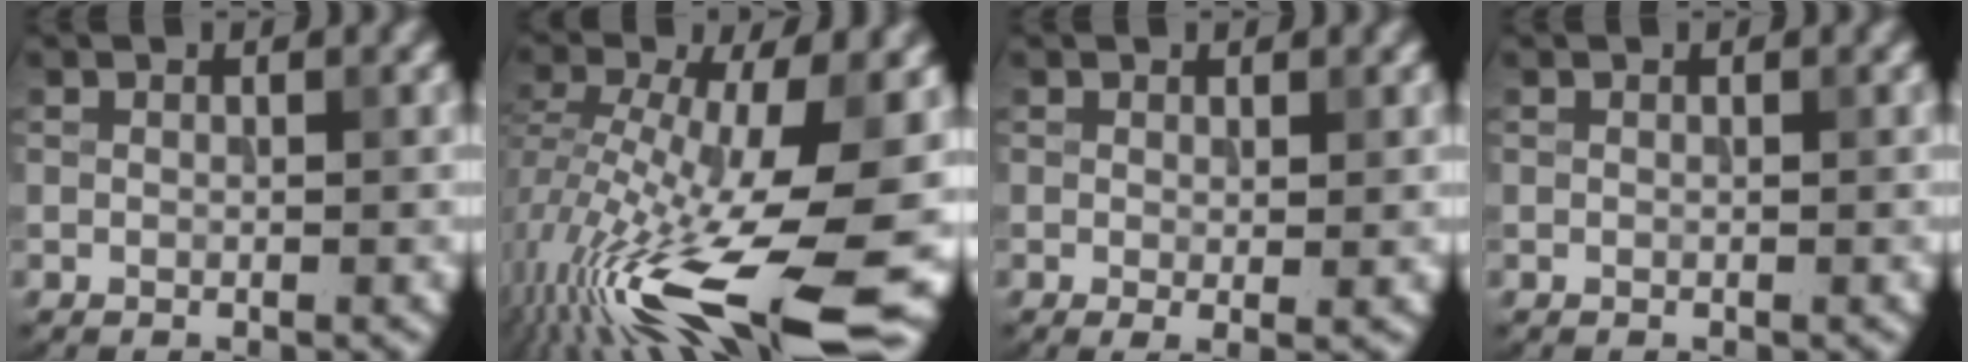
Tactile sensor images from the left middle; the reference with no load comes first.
{"total": 15.6, "force": [-5.5, 4.5, 13.9], "torque": [-0.258, 0.000, -0.093]}
{"total": 1.5, "force": [0.1, 0.2, 1.5], "torque": [-0.021, -0.011, 0.002]}
{"total": 0.0}